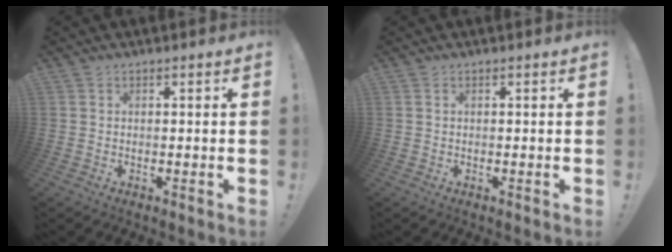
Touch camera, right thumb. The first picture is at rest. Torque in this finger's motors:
{"motor_torque": [0.39, -0.29, -0.23, 0.12, 0.04]}